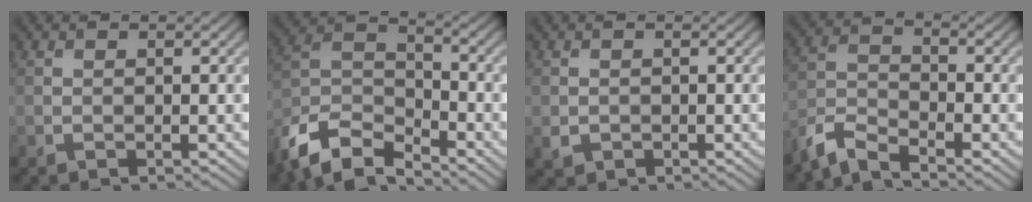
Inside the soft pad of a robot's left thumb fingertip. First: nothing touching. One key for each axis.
{"total": 11.0, "fx": -8.8, "fy": 4.1, "fz": 5.2, "tx": -0.108, "ty": -0.006, "tz": -0.184}
{"total": 1.4, "fx": -0.4, "fy": 1.2, "fz": 0.5, "tx": -0.011, "ty": -0.009, "tz": -0.008}
{"total": 5.4, "fx": -4.7, "fy": 1.1, "fz": 2.4, "tx": -0.058, "ty": -0.007, "tz": -0.110}